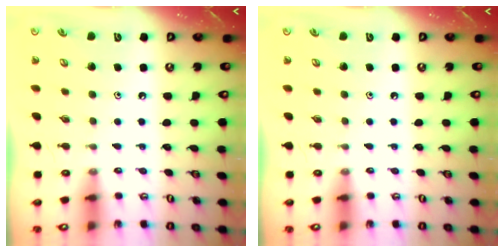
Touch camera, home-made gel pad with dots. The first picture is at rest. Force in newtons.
{"total": 0.0}